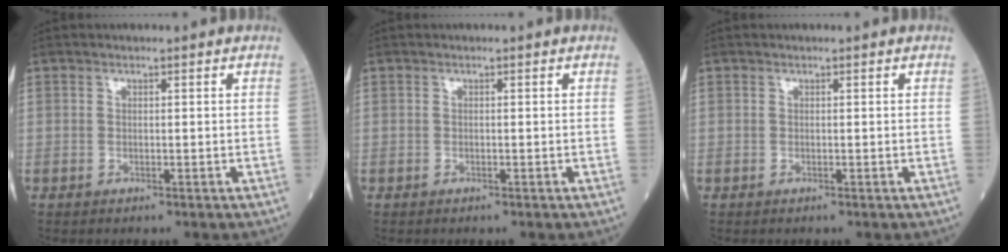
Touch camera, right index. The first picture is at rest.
{"total": 0.0}
{"total": 0.0}